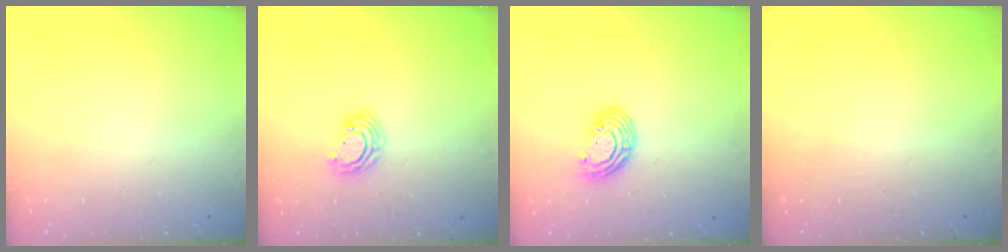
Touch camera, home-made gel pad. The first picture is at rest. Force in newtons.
{"total": 6.3, "press": 6.3, "slide": 0.8}
{"total": 9.0, "press": 9.0, "slide": 0.7}
{"total": 0.0}